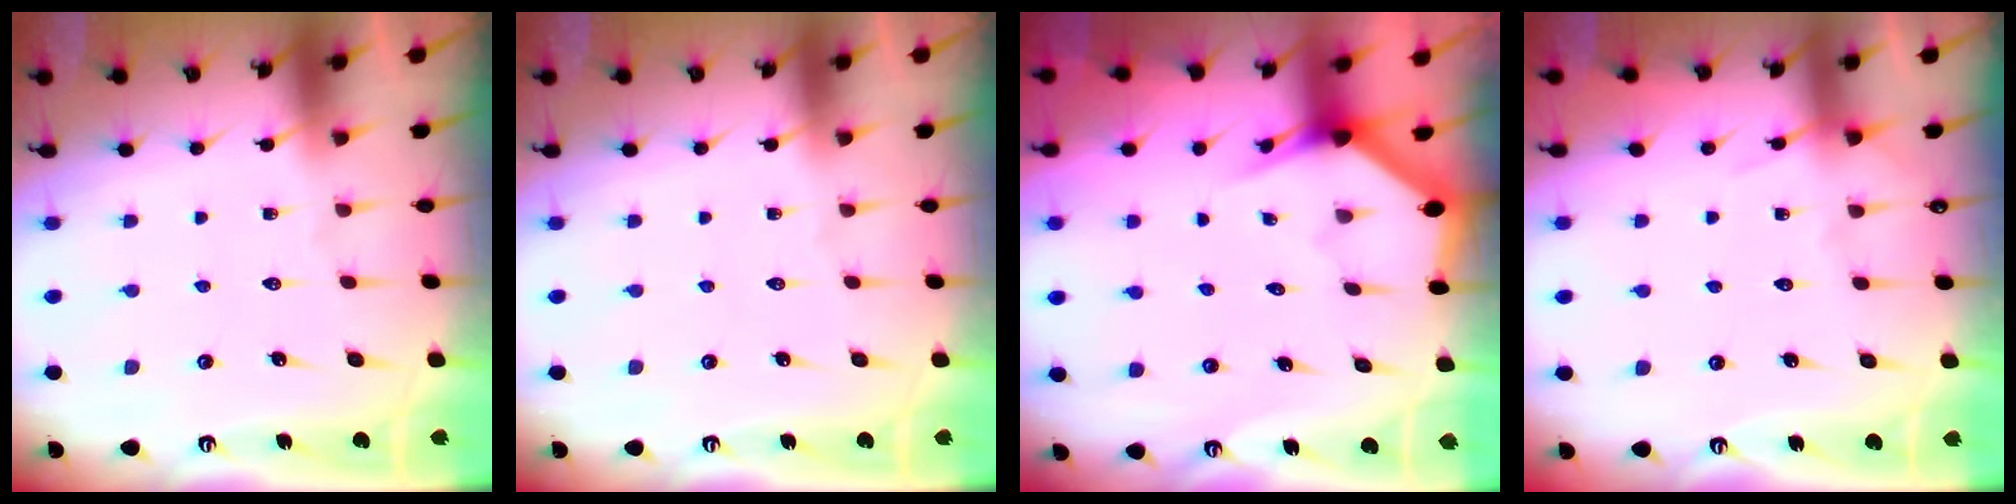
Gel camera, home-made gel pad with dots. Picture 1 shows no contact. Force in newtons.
{"total": 0.0}
{"total": 3.0, "press": 3.0, "slide": 0.1}
{"total": 4.3, "press": 4.3, "slide": 0.6}